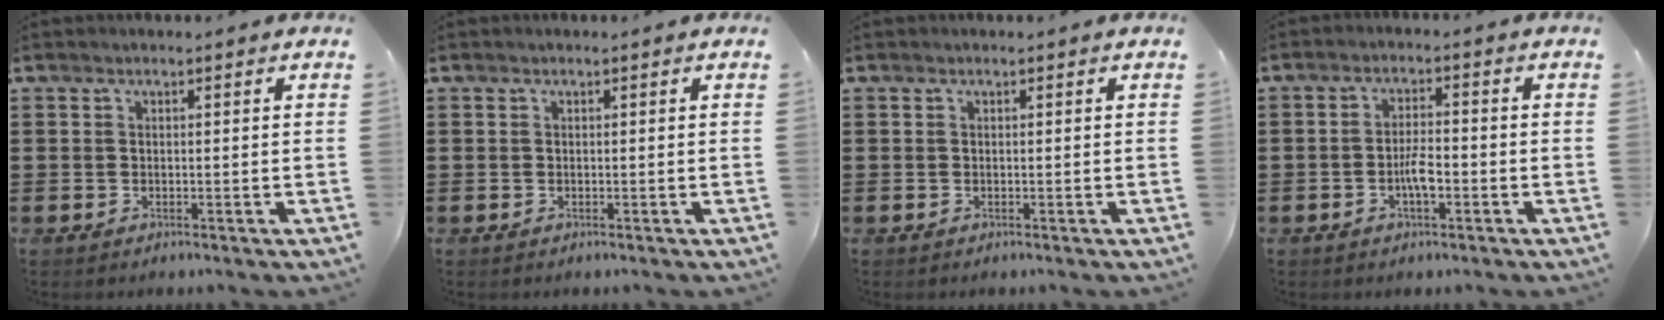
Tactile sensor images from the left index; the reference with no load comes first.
{"total": 0.0}
{"total": 0.0}
{"total": 4.0, "force": [-1.3, 1.2, 3.6], "torque": [-0.070, 0.004, -0.024]}